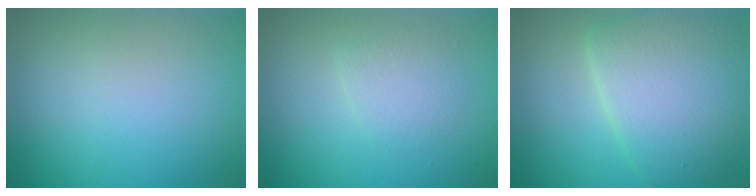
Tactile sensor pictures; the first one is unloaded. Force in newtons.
{"total": 2.0, "press": 2.0, "slide": 0.2}
{"total": 7.7, "press": 7.7, "slide": 0.2}